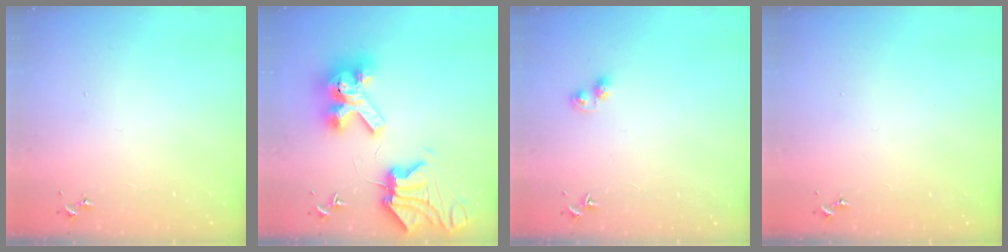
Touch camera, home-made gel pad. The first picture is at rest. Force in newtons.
{"total": 15.4, "press": 15.3, "slide": 1.9}
{"total": 4.2, "press": 4.2, "slide": 0.4}
{"total": 0.0}